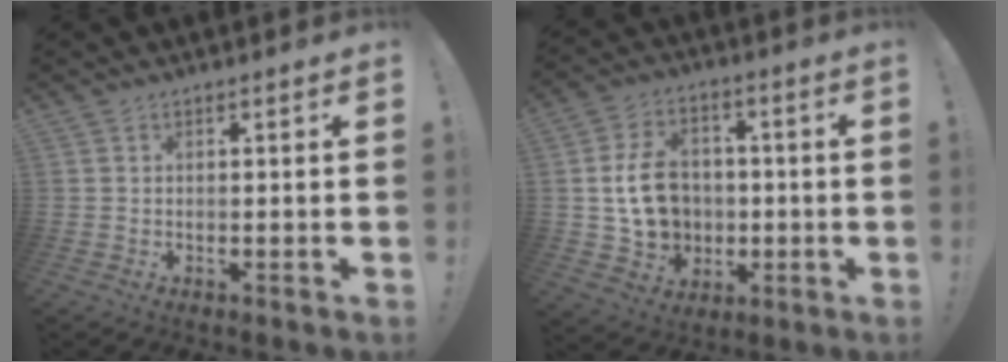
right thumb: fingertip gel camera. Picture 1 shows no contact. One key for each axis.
{"total": 14.3, "fx": -0.4, "fy": 12.0, "fz": 7.9, "tx": -0.119, "ty": 0.009, "tz": 0.004}